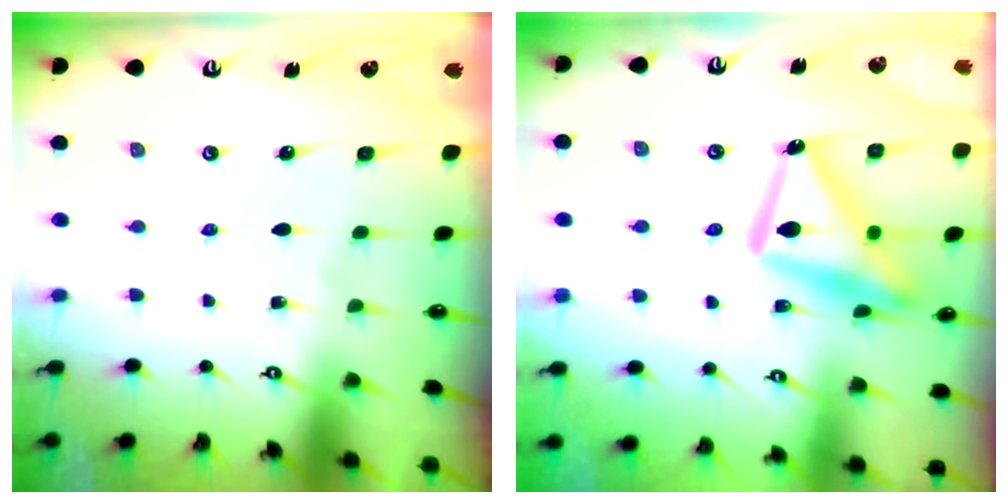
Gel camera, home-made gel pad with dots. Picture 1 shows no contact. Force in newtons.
{"total": 18.9, "press": 18.8, "slide": 1.2}